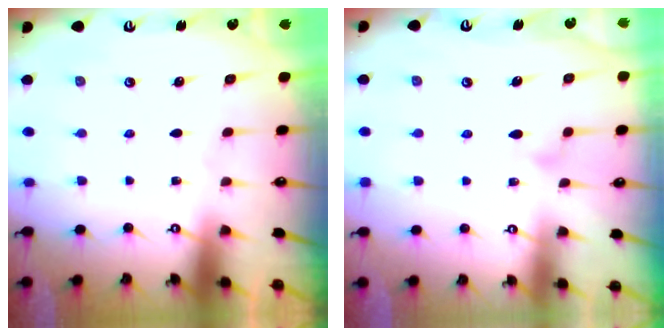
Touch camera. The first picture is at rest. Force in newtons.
{"total": 10.3, "press": 10.3, "slide": 0.4}